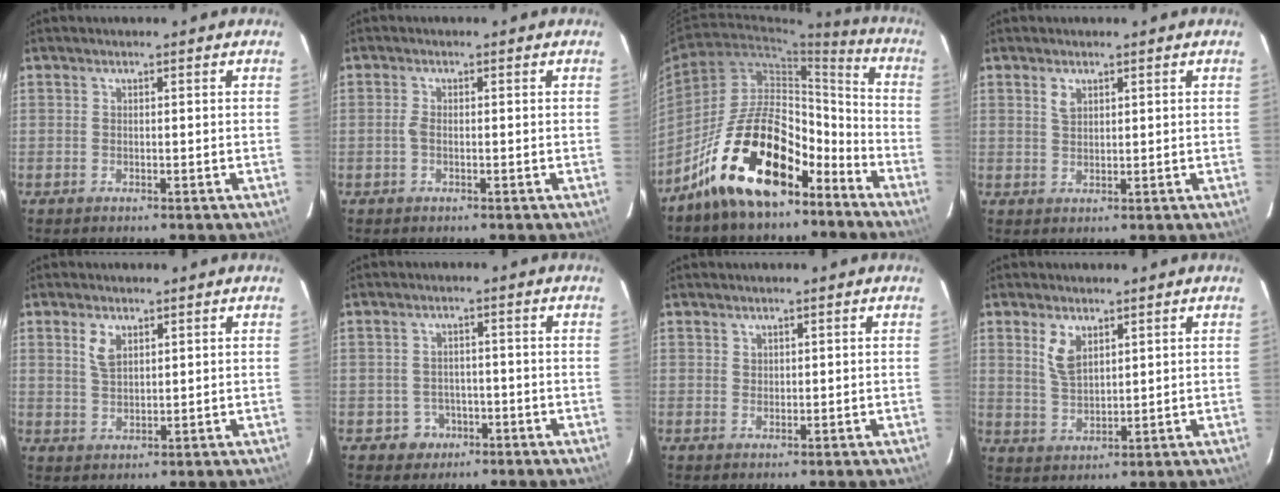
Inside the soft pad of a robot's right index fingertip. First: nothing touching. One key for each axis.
{"total": 1.4, "fx": -0.3, "fy": 0.6, "fz": 1.2, "tx": -0.026, "ty": 0.002, "tz": -0.008}
{"total": 20.0, "fx": -13.0, "fy": 8.8, "fz": 12.4, "tx": -0.213, "ty": 0.032, "tz": -0.215}
{"total": 2.1, "fx": 1.1, "fy": 1.3, "fz": 1.2, "tx": -0.022, "ty": 0.004, "tz": 0.022}
{"total": 4.0, "fx": 1.9, "fy": 2.2, "fz": 2.7, "tx": -0.052, "ty": 0.004, "tz": 0.040}
{"total": 4.2, "fx": -1.9, "fy": 3.7, "fz": 0.2, "tx": -0.016, "ty": 0.016, "tz": -0.023}
{"total": 1.0, "fx": 0.7, "fy": 0.7, "fz": 0.1, "tx": 0.000, "ty": 0.004, "tz": 0.012}
{"total": 5.7, "fx": 2.8, "fy": 3.0, "fz": 3.9, "tx": -0.076, "ty": 0.002, "tz": 0.059}